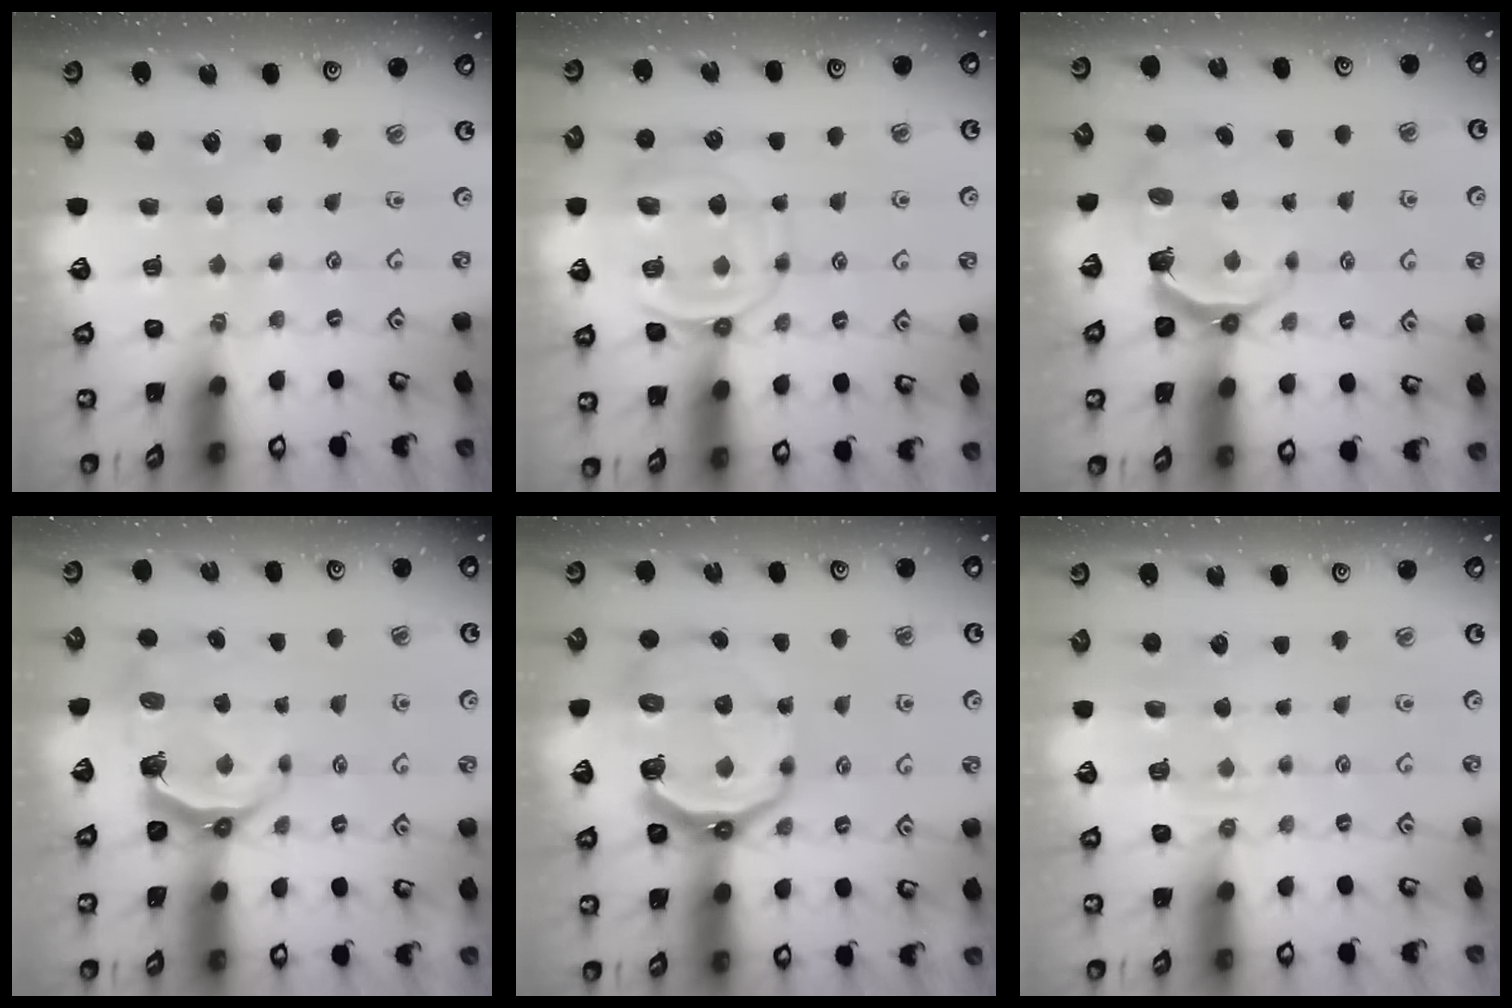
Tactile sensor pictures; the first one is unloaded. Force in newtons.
{"total": 11.2, "press": 11.1, "slide": 1.2}
{"total": 5.0, "press": 3.4, "slide": 3.6}
{"total": 6.2, "press": 4.7, "slide": 4.1}
{"total": 13.2, "press": 12.4, "slide": 4.4}
{"total": 4.8, "press": 4.5, "slide": 1.5}